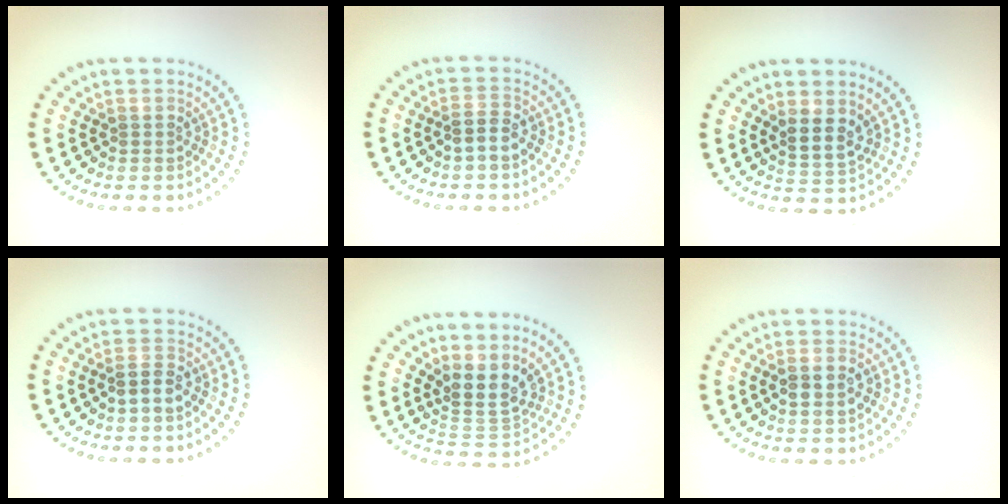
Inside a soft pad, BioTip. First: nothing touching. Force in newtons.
{"total": 1.8, "press": 1.6, "slide": 0.7}
{"total": 2.5, "press": 2.2, "slide": 1.1}
{"total": 1.8, "press": 1.6, "slide": 0.7}
{"total": 3.2, "press": 2.4, "slide": 2.2}
{"total": 2.3, "press": 2.3, "slide": 0.4}